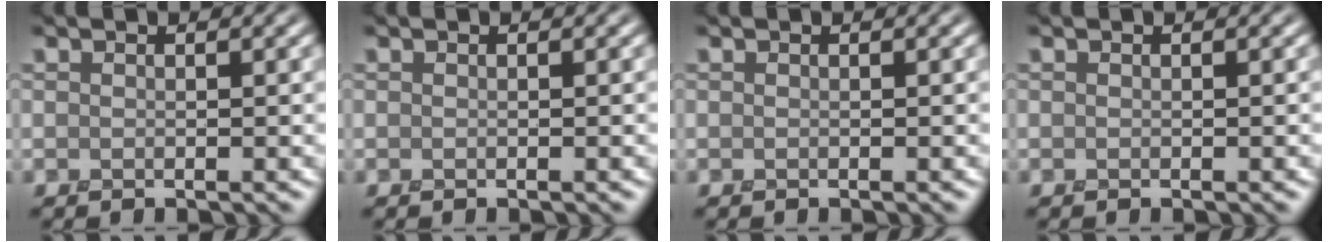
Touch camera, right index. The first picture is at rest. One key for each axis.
{"total": 0.0}
{"total": 0.0}
{"total": 0.0}